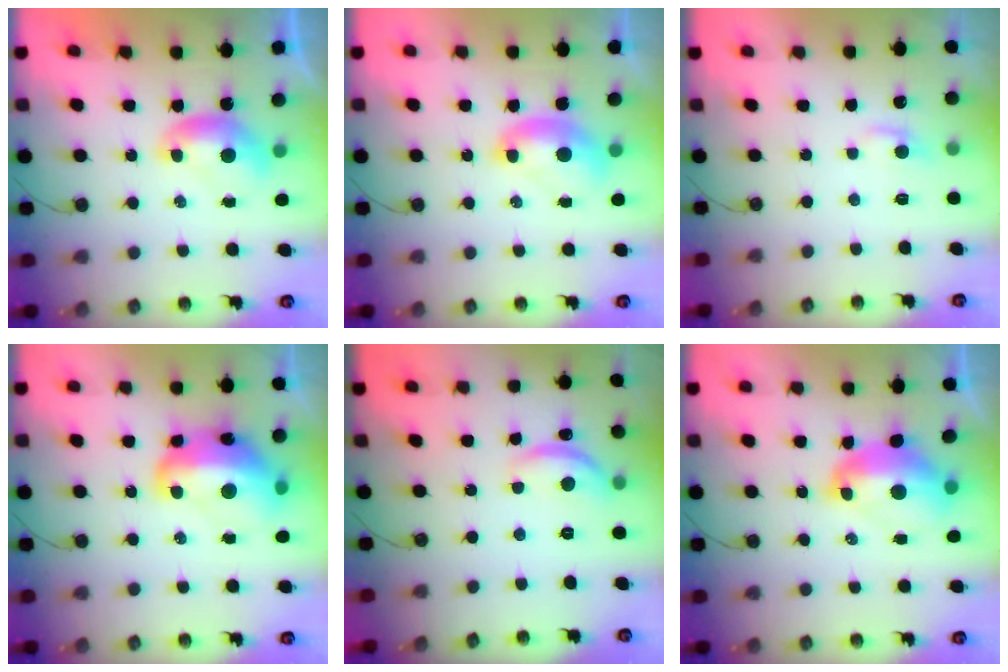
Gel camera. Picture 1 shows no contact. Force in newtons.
{"total": 2.0, "press": 2.0, "slide": 0.4}
{"total": 0.0}
{"total": 11.5, "press": 11.4, "slide": 1.7}
{"total": 6.2, "press": 6.1, "slide": 0.6}
{"total": 5.3, "press": 5.2, "slide": 0.8}